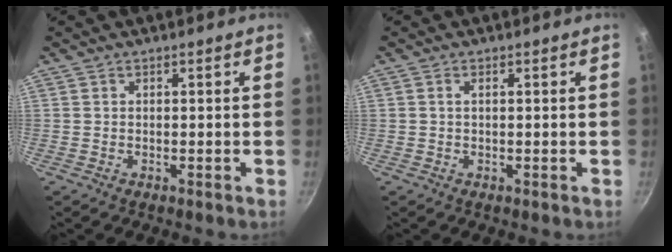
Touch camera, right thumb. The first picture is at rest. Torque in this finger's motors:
{"motor_torque": [-0.66, 0.33, 0.00, -0.20, 0.06]}